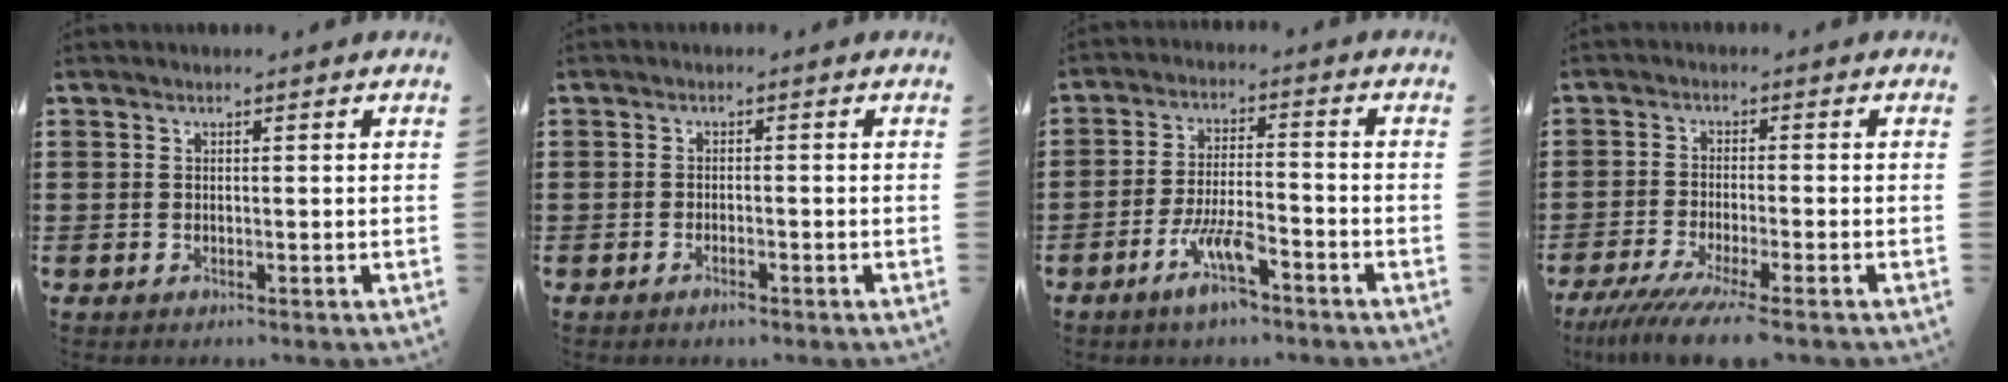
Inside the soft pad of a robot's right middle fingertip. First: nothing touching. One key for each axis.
{"total": 1.4, "fx": -1.0, "fy": 0.2, "fz": 0.9, "tx": -0.020, "ty": -0.007, "tz": -0.016}
{"total": 7.3, "fx": -4.4, "fy": 1.8, "fz": 5.5, "tx": -0.115, "ty": -0.002, "tz": -0.083}
{"total": 5.8, "fx": -4.6, "fy": -0.2, "fz": 3.6, "tx": -0.078, "ty": -0.022, "tz": -0.086}